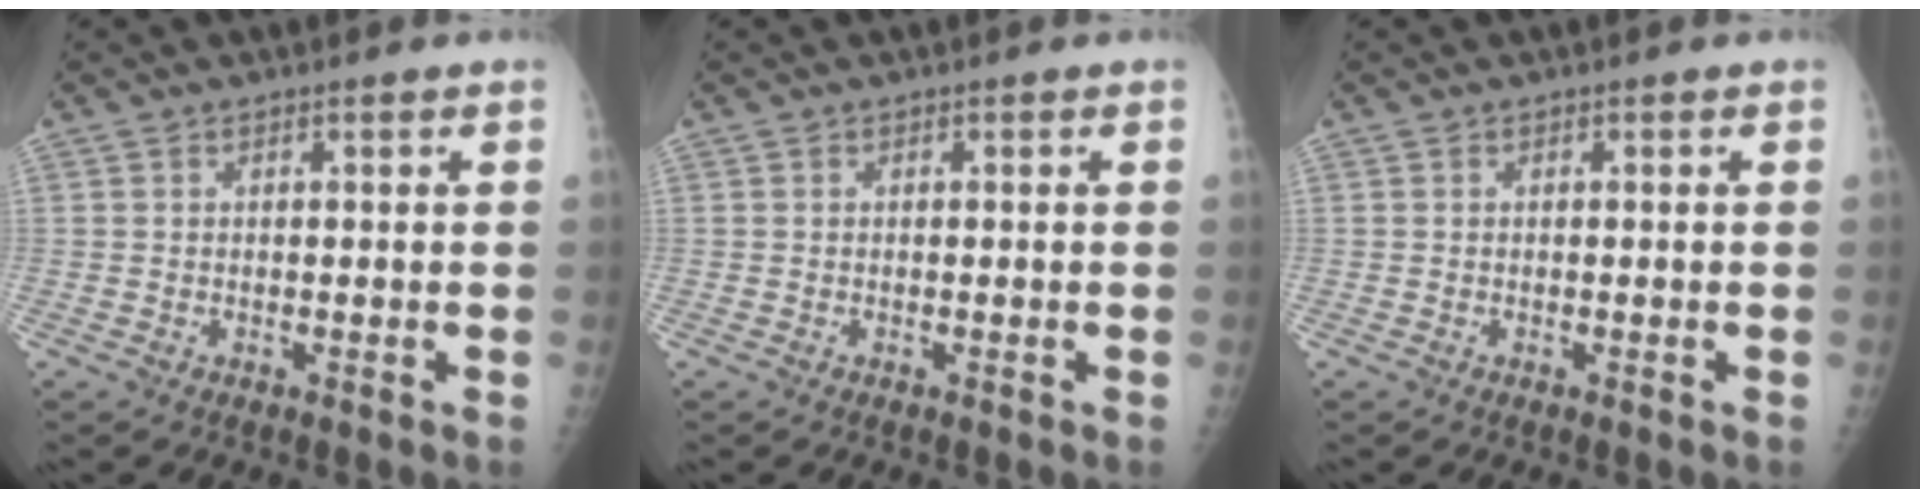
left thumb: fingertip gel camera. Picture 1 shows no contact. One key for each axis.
{"total": 0.0}
{"total": 0.0}